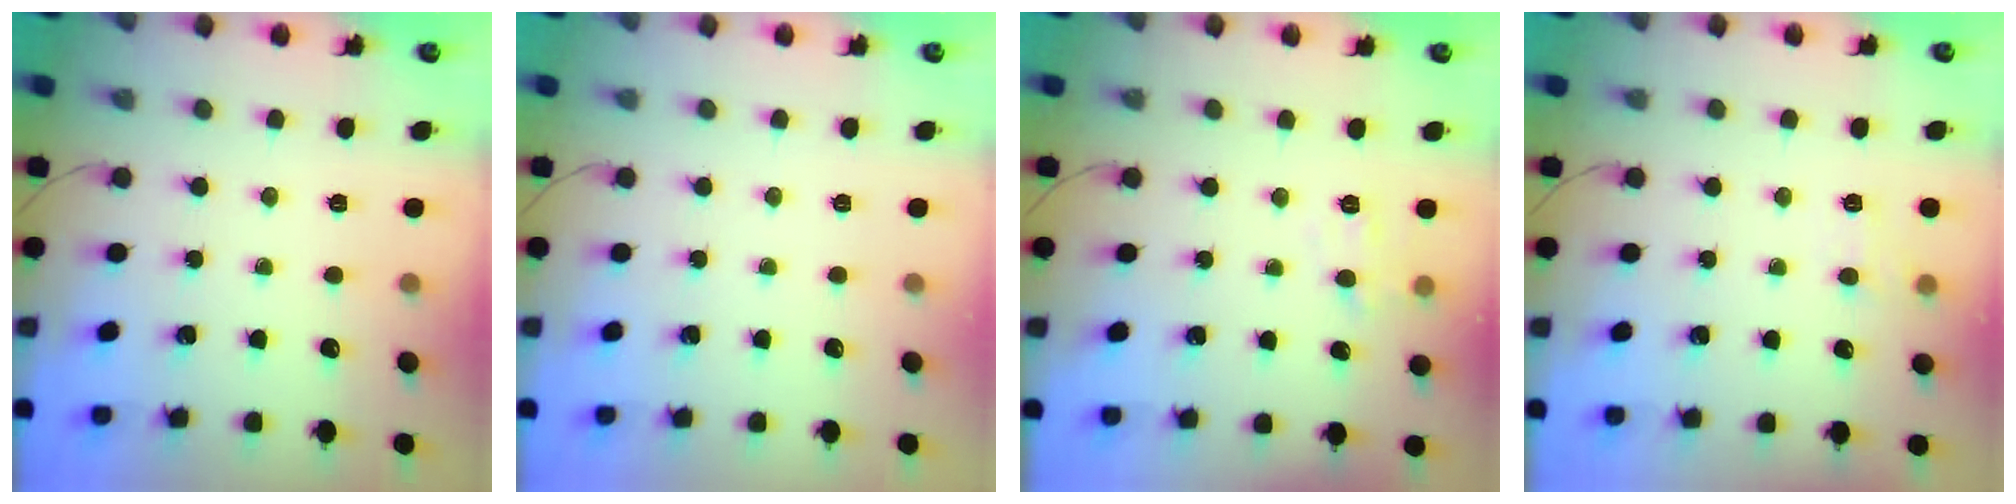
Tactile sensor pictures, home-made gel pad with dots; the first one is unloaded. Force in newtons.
{"total": 0.0}
{"total": 4.9, "press": 4.8, "slide": 1.3}
{"total": 6.5, "press": 6.2, "slide": 2.0}